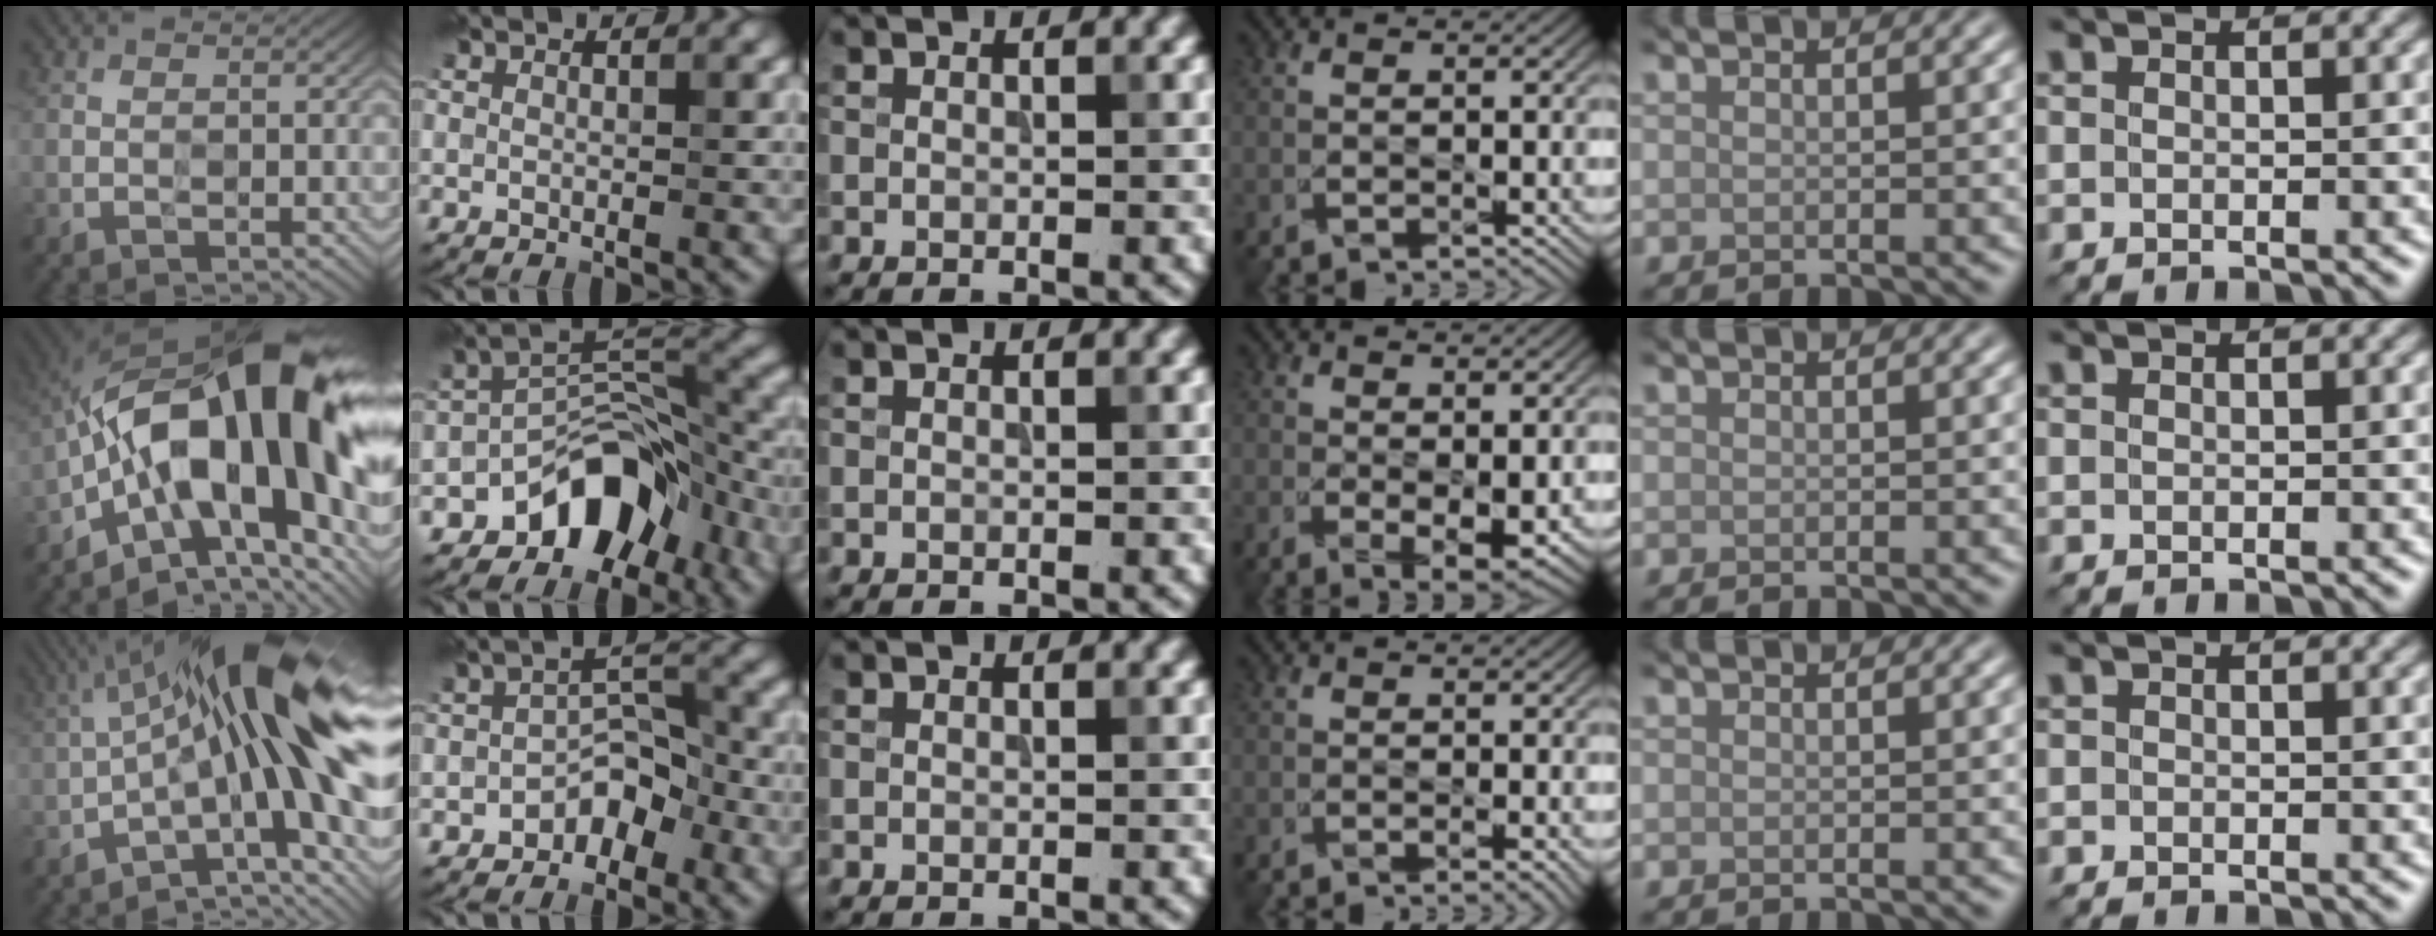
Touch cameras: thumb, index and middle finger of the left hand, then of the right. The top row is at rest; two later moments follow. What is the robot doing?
{"motion": "wipe", "object": "glasses"}